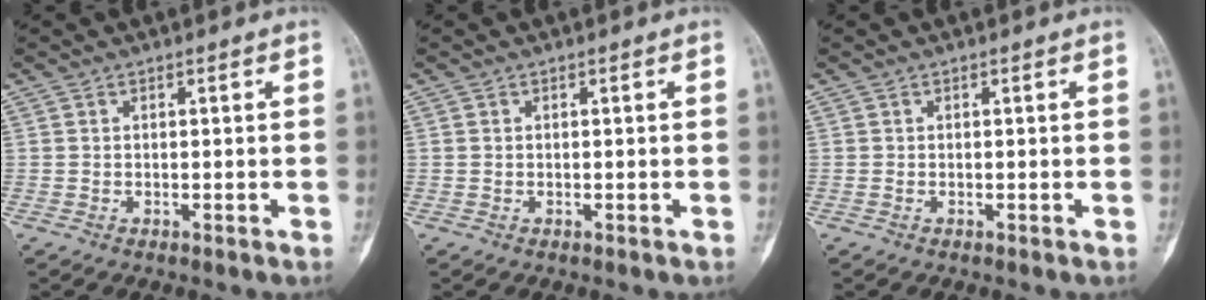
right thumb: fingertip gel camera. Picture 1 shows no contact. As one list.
[{"total": 0.0}, {"total": 0.0}]